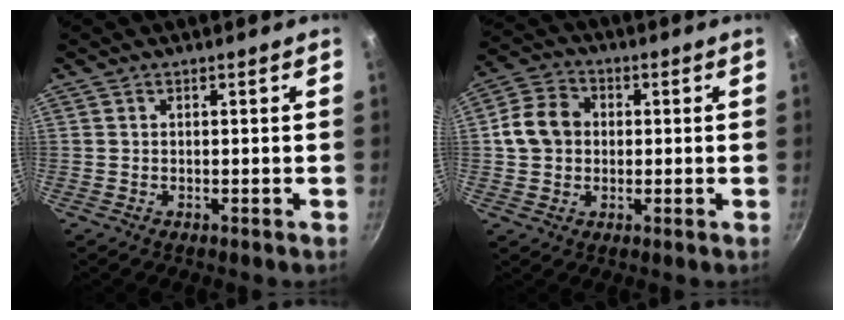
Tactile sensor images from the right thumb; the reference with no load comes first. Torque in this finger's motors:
{"motor_torque": [-0.12, 0.36, 0.15, -0.15, 0.10]}